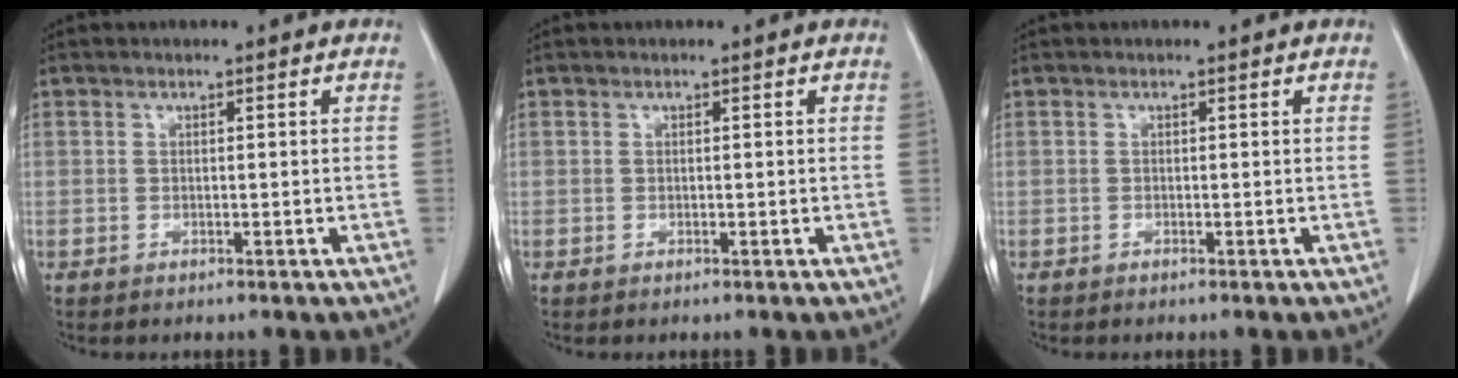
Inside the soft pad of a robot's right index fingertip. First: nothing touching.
{"total": 0.0}
{"total": 0.0}